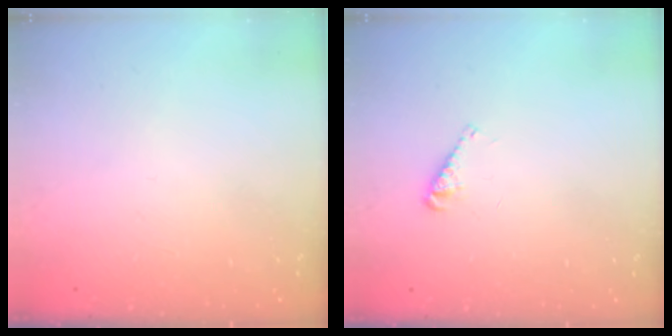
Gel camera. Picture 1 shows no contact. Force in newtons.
{"total": 2.7, "press": 2.7, "slide": 0.4}